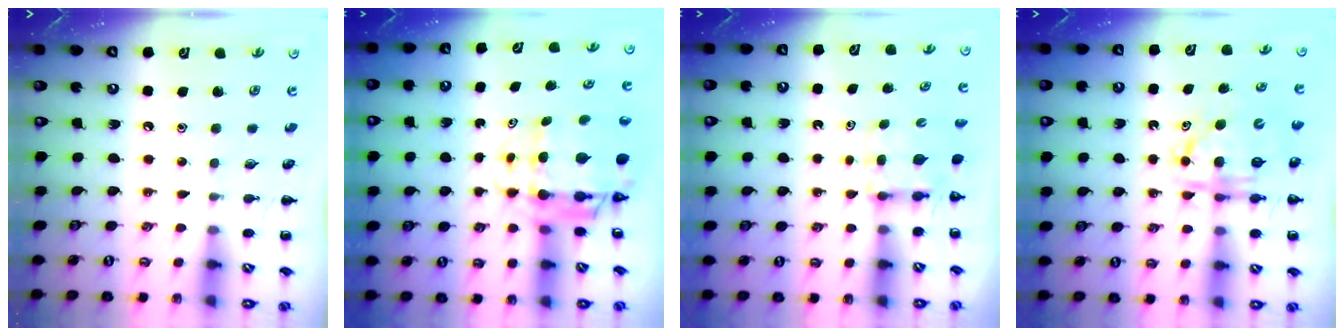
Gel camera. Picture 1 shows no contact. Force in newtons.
{"total": 8.6, "press": 8.1, "slide": 2.8}
{"total": 4.1, "press": 4.1, "slide": 0.5}
{"total": 6.3, "press": 6.2, "slide": 0.9}